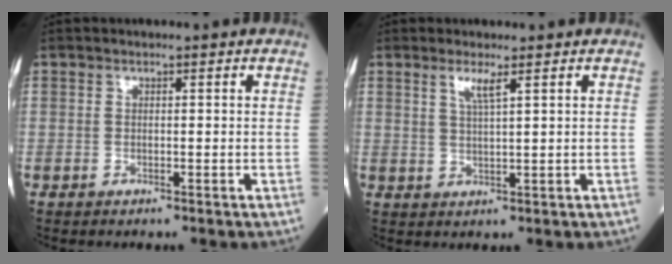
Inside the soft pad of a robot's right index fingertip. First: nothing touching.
{"total": 2.6, "force": [1.5, -0.3, 2.1], "torque": [-0.046, -0.003, 0.031]}